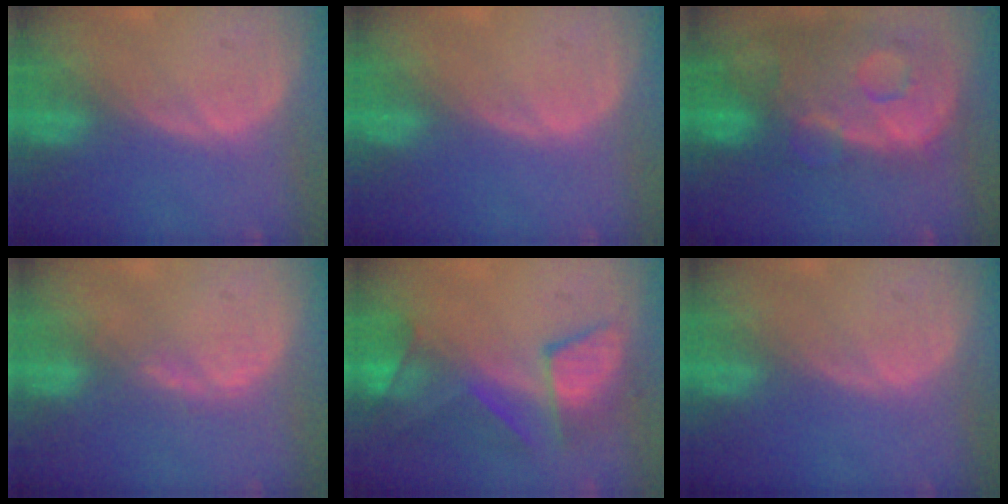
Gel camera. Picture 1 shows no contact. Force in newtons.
{"total": 0.0}
{"total": 13.3, "press": 10.9, "slide": 7.6}
{"total": 2.3, "press": 1.8, "slide": 1.5}
{"total": 8.7, "press": 8.2, "slide": 2.8}
{"total": 0.0}